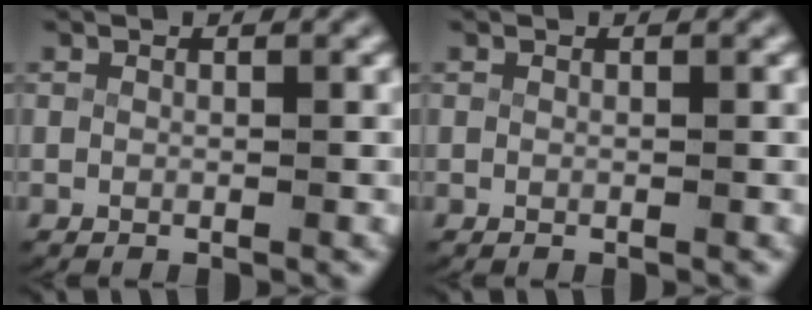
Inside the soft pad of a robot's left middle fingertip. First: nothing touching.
{"total": 0.0}